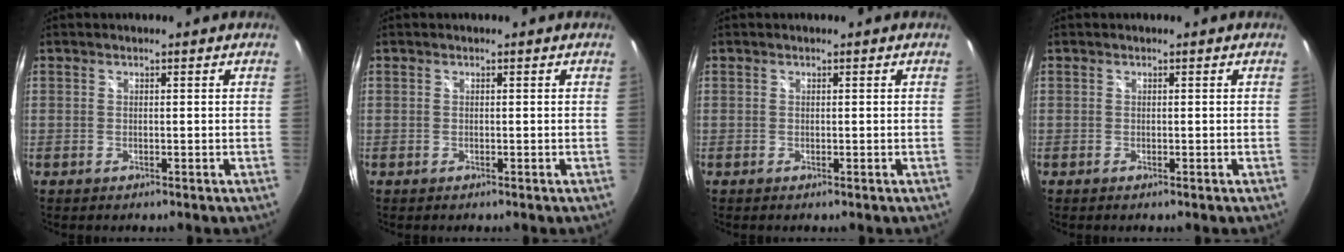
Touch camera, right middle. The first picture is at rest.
{"total": 0.0}
{"total": 0.0}
{"total": 0.0}